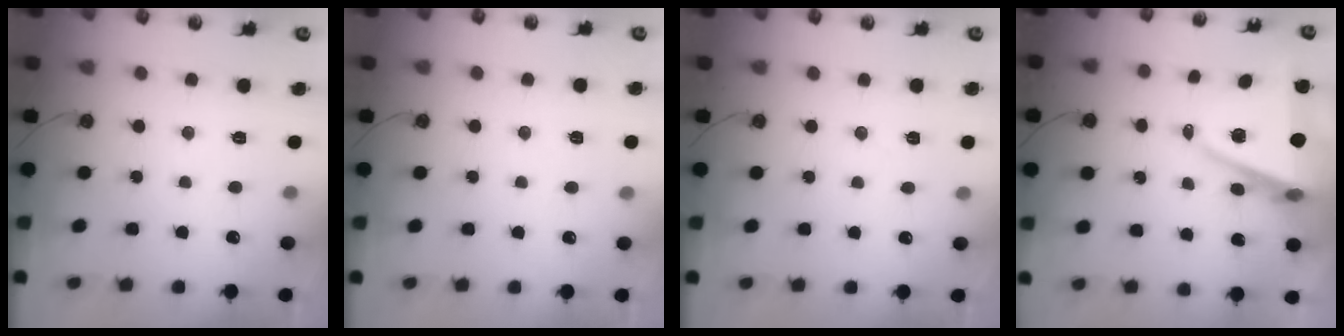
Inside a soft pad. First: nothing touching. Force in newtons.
{"total": 5.2, "press": 2.8, "slide": 4.4}
{"total": 5.1, "press": 2.7, "slide": 4.3}
{"total": 8.5, "press": 7.4, "slide": 4.2}